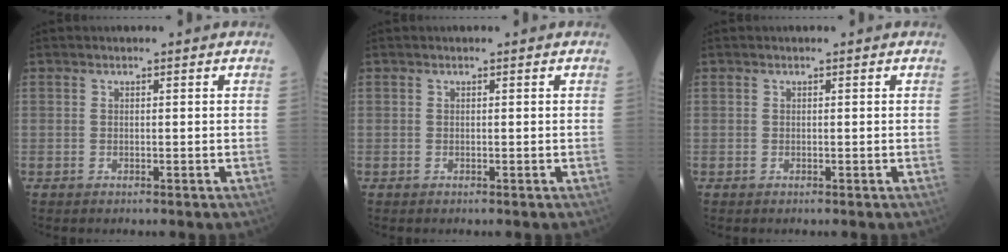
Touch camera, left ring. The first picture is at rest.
{"total": 0.0}
{"total": 0.0}